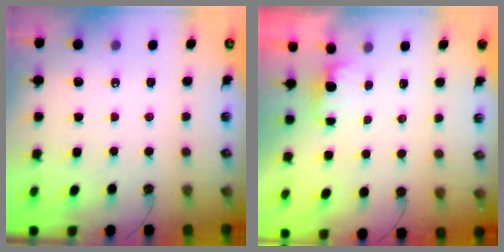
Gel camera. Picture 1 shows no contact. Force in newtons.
{"total": 1.0, "press": 0.7, "slide": 0.7}